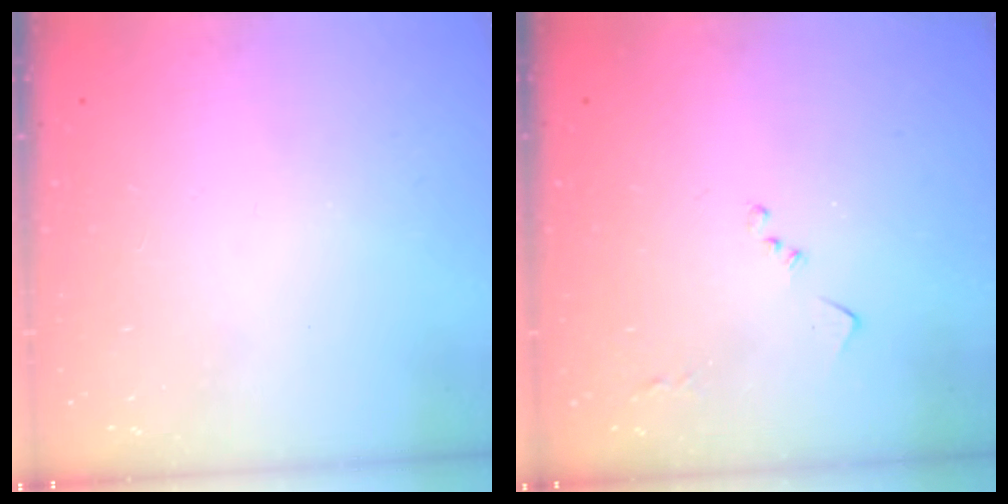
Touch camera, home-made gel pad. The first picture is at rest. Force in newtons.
{"total": 7.5, "press": 7.4, "slide": 1.0}